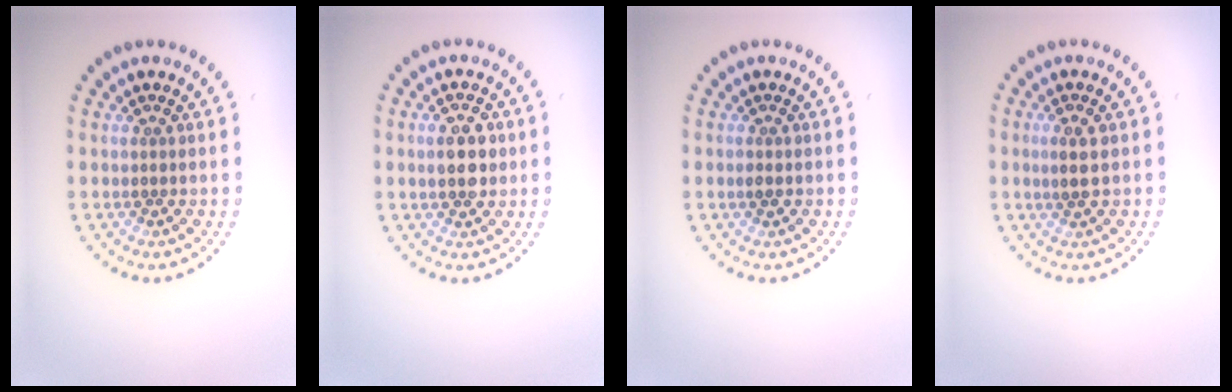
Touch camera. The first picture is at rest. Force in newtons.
{"total": 3.5, "press": 3.5, "slide": 0.2}
{"total": 0.7, "press": 0.7, "slide": 0.0}
{"total": 1.7, "press": 1.7, "slide": 0.3}